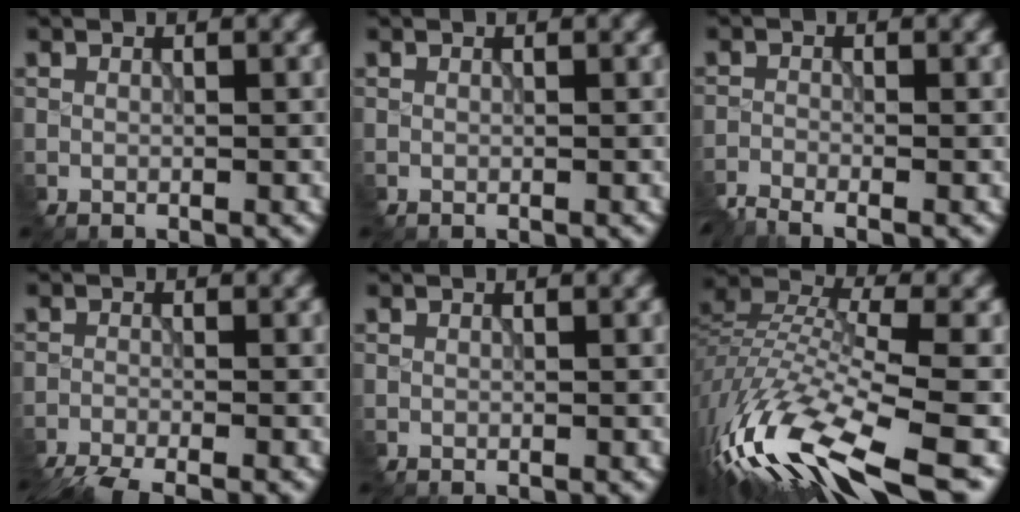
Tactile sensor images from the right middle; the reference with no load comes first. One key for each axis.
{"total": 0.0}
{"total": 2.6, "fx": -2.3, "fy": 0.4, "fz": 1.1, "tx": -0.021, "ty": -0.006, "tz": -0.050}
{"total": 4.8, "fx": -3.9, "fy": 1.0, "fz": 2.6, "tx": -0.036, "ty": -0.013, "tz": -0.066}
{"total": 0.0}
{"total": 14.2, "fx": -8.2, "fy": 4.5, "fz": 10.7, "tx": -0.251, "ty": 0.002, "tz": -0.139}